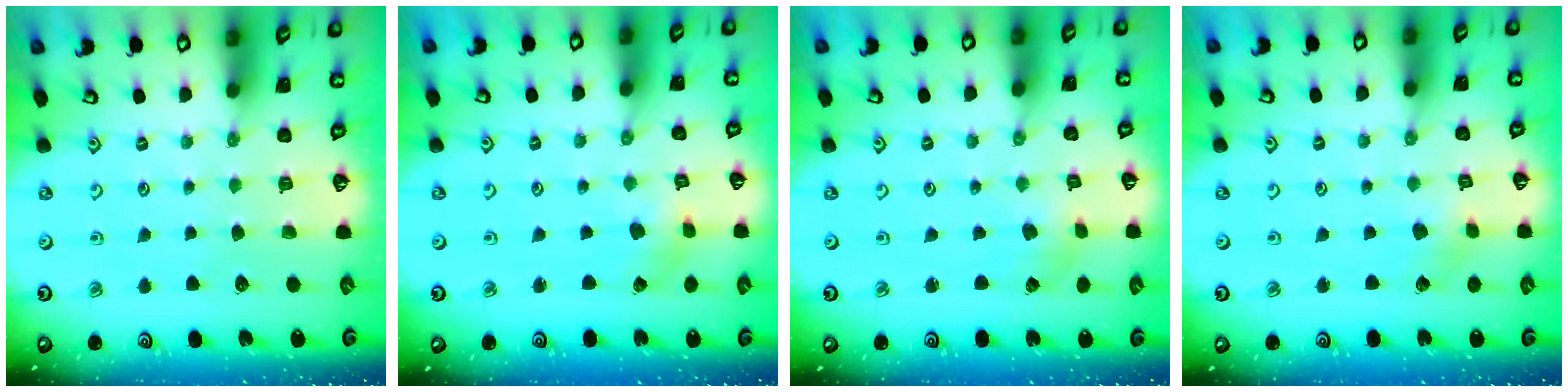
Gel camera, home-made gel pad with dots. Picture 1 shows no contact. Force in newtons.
{"total": 1.3, "press": 1.2, "slide": 0.3}
{"total": 0.0}
{"total": 2.9, "press": 2.9, "slide": 0.4}